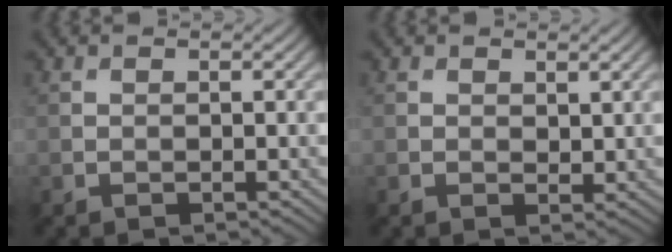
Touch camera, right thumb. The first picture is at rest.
{"total": 1.3, "force": [0.9, 0.7, 0.7], "torque": [-0.011, -0.005, 0.018]}